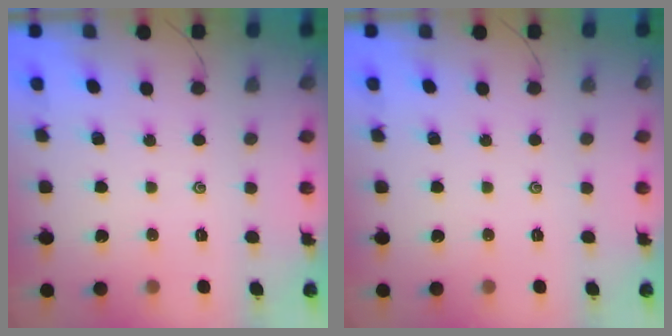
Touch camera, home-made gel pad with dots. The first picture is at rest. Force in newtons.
{"total": 0.0}